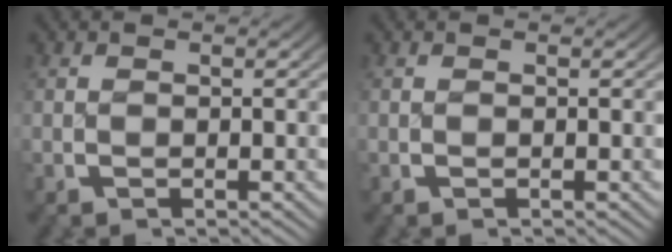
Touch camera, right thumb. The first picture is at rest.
{"total": 0.0}